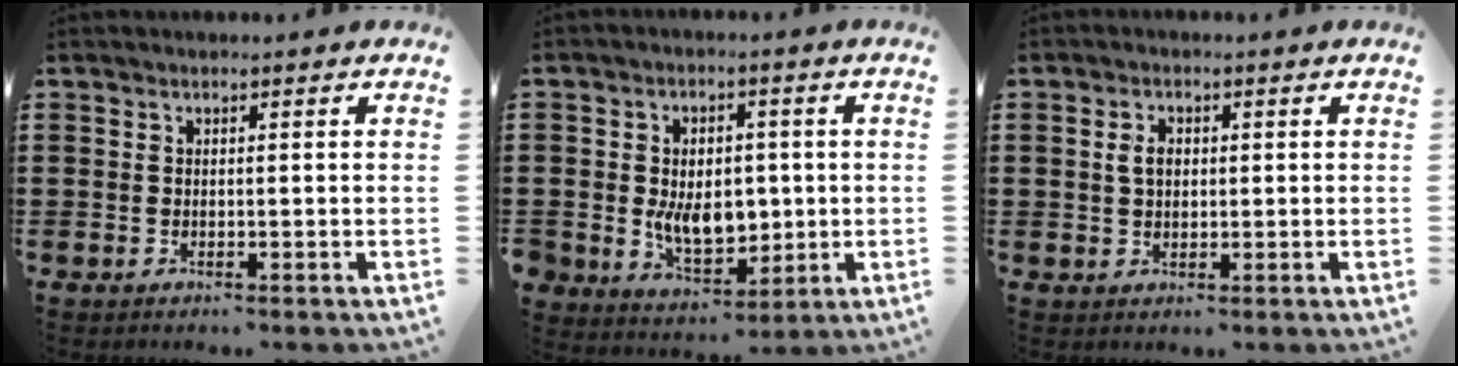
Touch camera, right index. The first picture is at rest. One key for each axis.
{"total": 7.3, "fx": -0.4, "fy": 5.6, "fz": 4.8, "tx": -0.086, "ty": 0.004, "tz": -0.005}
{"total": 2.8, "fx": 0.5, "fy": 1.8, "fz": 2.1, "tx": -0.045, "ty": 0.010, "tz": 0.008}